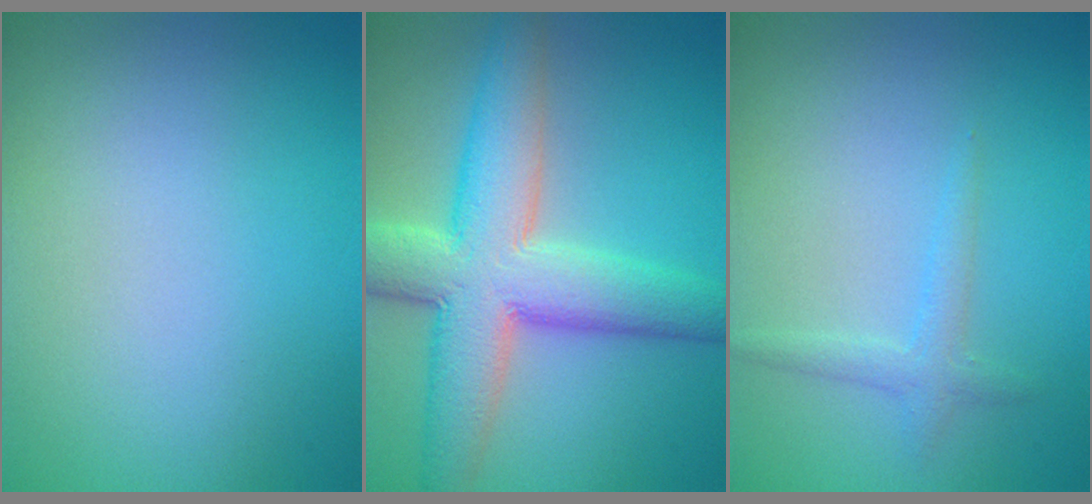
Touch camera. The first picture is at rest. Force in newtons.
{"total": 9.6, "press": 9.6, "slide": 0.4}
{"total": 0.9, "press": 0.9, "slide": 0.1}